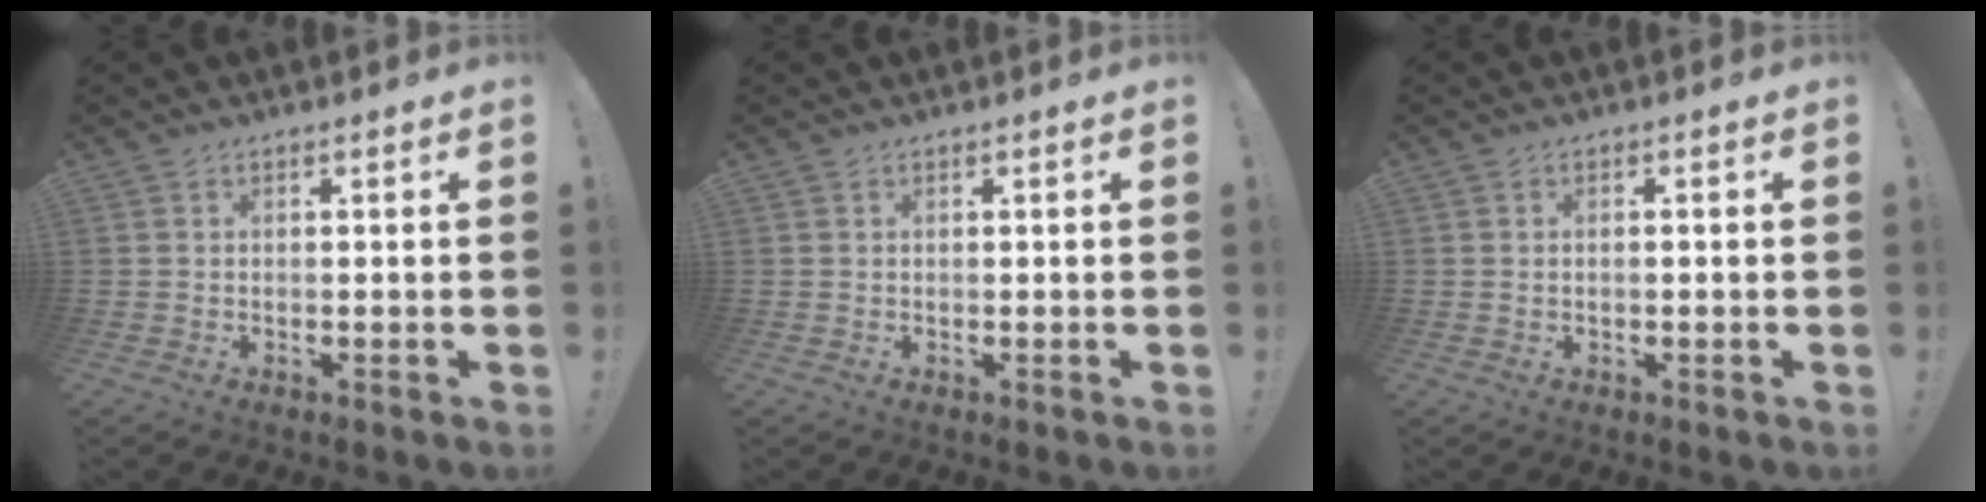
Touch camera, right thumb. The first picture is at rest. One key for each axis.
{"total": 0.0}
{"total": 0.7, "fx": -0.3, "fy": 0.2, "fz": 0.6, "tx": -0.011, "ty": 0.002, "tz": -0.006}